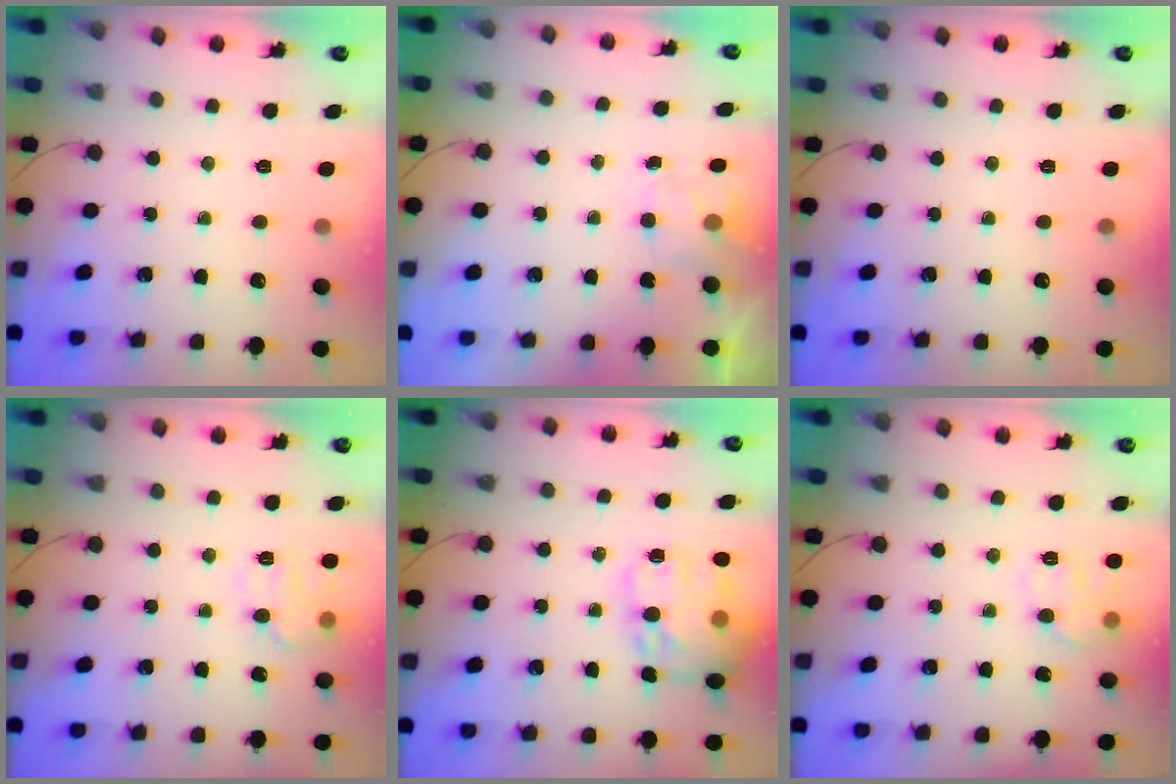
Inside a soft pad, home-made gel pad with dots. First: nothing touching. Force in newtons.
{"total": 2.5, "press": 2.1, "slide": 1.4}
{"total": 0.0}
{"total": 9.9, "press": 9.9, "slide": 0.2}
{"total": 18.8, "press": 18.7, "slide": 1.5}
{"total": 10.3, "press": 10.3, "slide": 0.3}